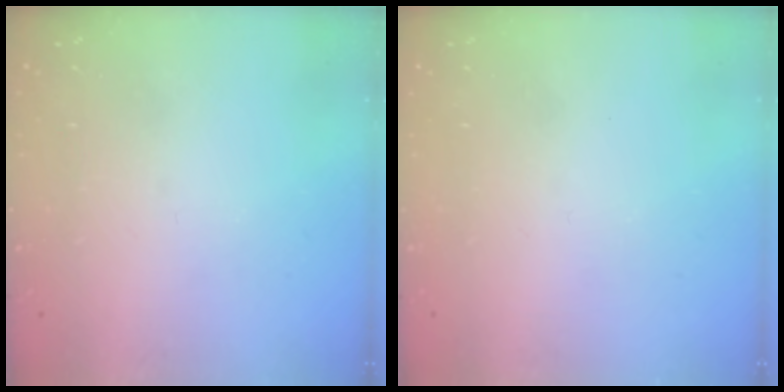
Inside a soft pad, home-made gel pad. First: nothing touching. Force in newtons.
{"total": 1.5, "press": 1.5, "slide": 0.1}